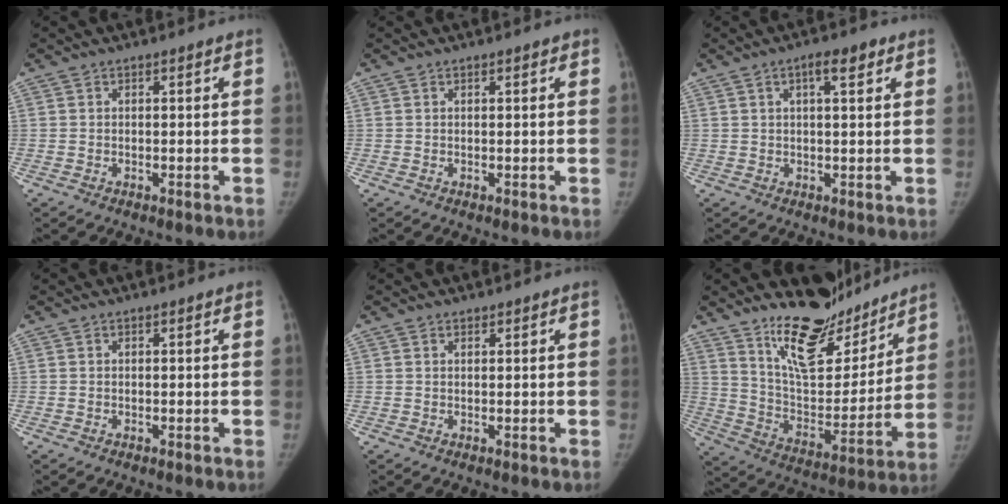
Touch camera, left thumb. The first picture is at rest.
{"total": 0.9, "force": [0.7, 0.3, 0.6], "torque": [-0.006, 0.000, 0.008]}
{"total": 4.4, "force": [2.1, 1.4, 3.6], "torque": [-0.052, -0.002, 0.032]}
{"total": 0.0}
{"total": 0.8, "force": [0.7, 0.3, 0.1], "torque": [-0.002, -0.006, 0.010]}
{"total": 19.7, "force": [15.6, 7.7, 9.3], "torque": [-0.088, -0.116, 0.260]}